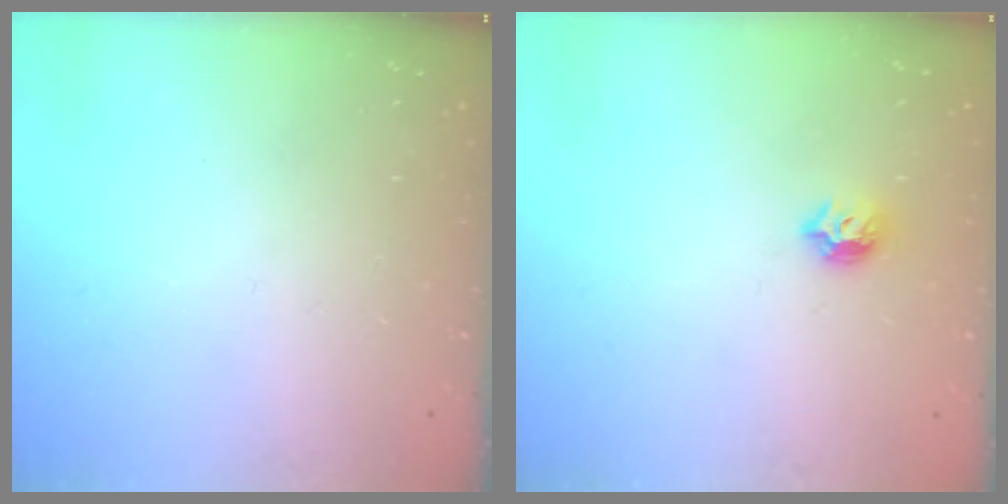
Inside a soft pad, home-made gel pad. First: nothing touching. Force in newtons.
{"total": 5.6, "press": 5.5, "slide": 0.9}